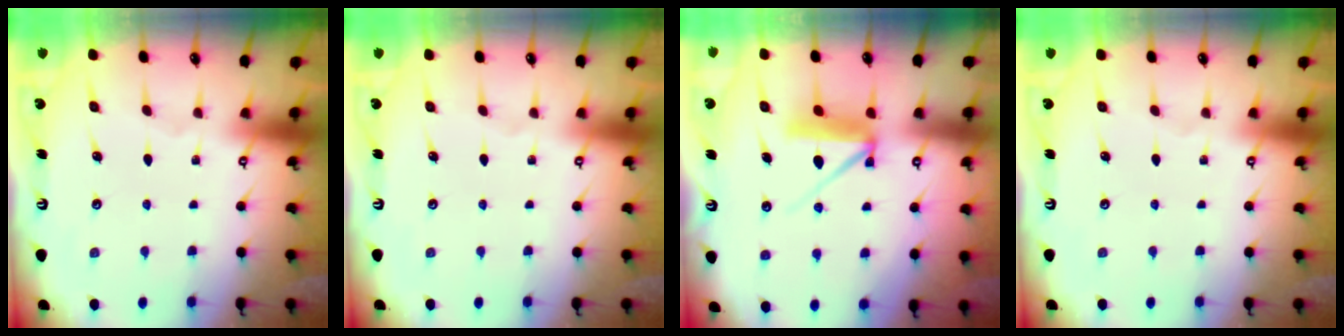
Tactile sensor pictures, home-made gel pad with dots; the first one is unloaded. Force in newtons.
{"total": 0.0}
{"total": 7.8, "press": 7.8, "slide": 0.9}
{"total": 0.0}